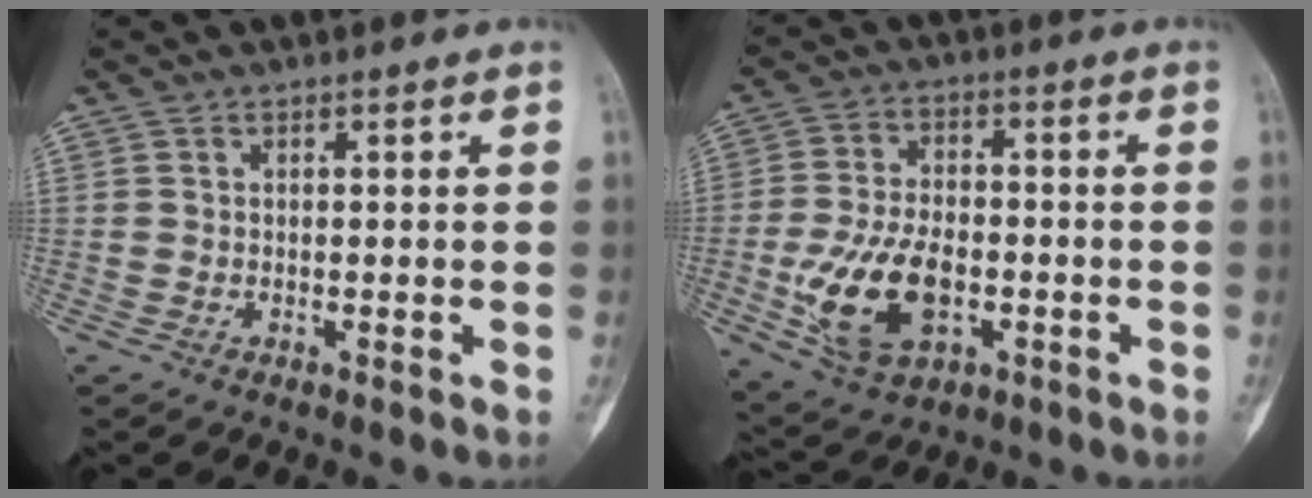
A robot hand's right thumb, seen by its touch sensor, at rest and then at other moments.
{"total": 14.2, "force": [-3.7, 8.5, 10.8], "torque": [-0.193, 0.010, -0.056]}